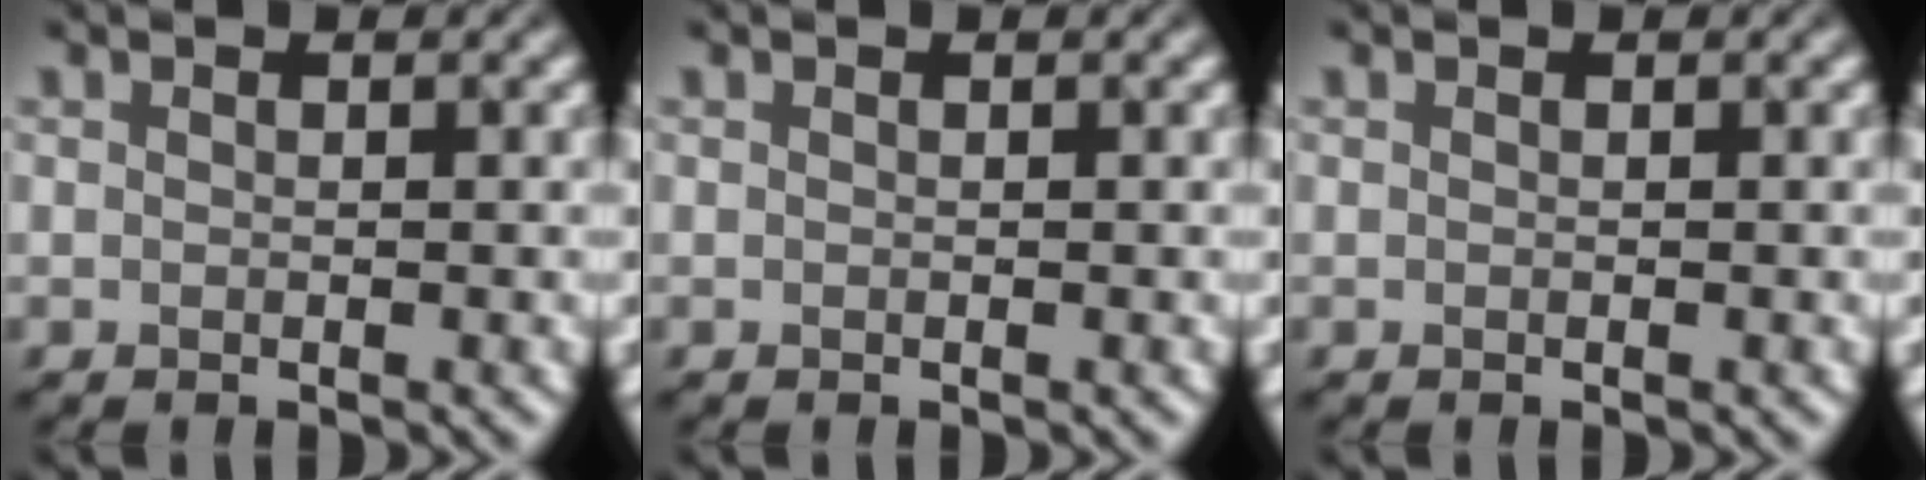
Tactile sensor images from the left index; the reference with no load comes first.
{"total": 0.0}
{"total": 0.0}